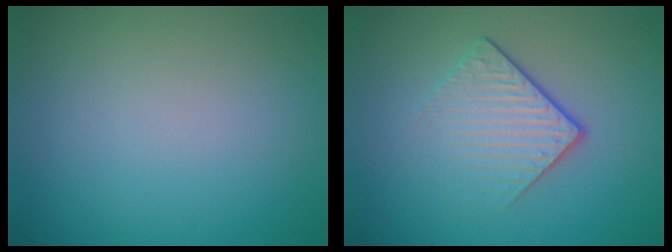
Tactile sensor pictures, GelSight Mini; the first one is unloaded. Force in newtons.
{"total": 4.0, "press": 2.4, "slide": 3.2}